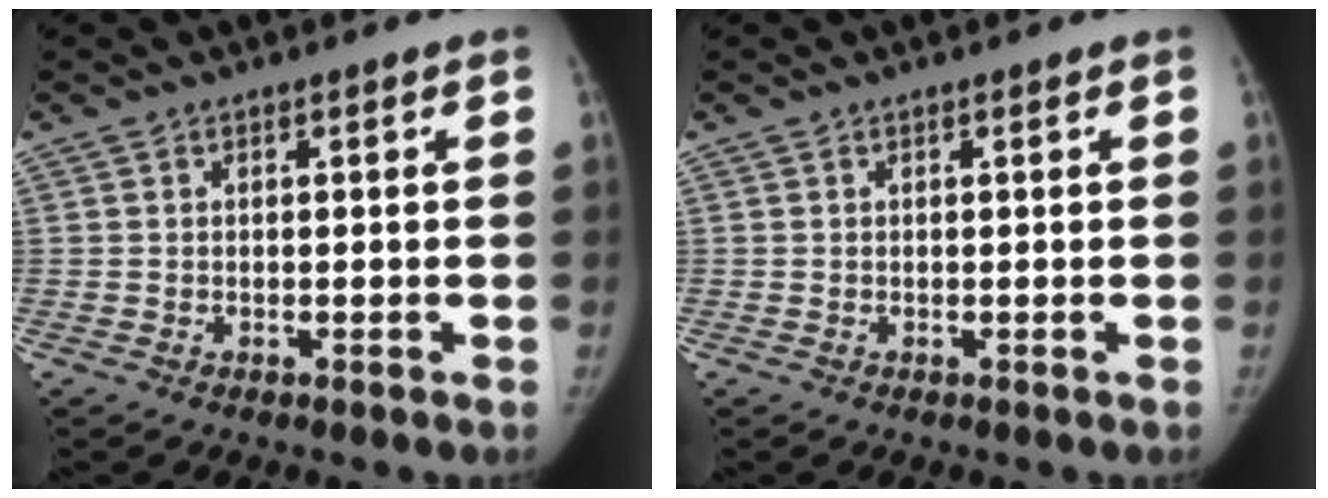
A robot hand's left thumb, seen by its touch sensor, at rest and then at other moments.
{"total": 0.0}